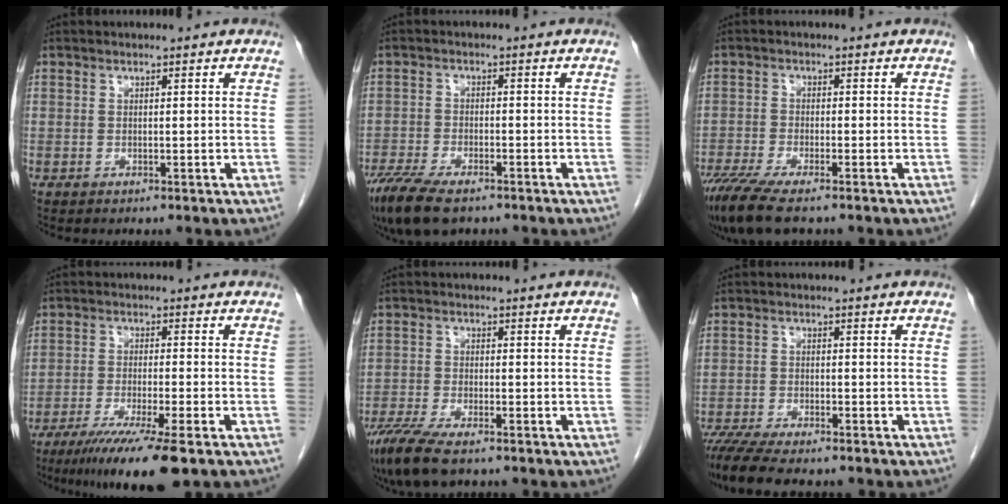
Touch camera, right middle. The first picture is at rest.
{"total": 9.8, "force": [-7.2, 3.2, 5.8], "torque": [-0.105, -0.018, -0.121]}
{"total": 8.5, "force": [-6.5, 1.4, 5.4], "torque": [-0.094, -0.020, -0.111]}
{"total": 10.7, "force": [-7.2, -0.2, 8.0], "torque": [-0.130, -0.029, -0.113]}
{"total": 8.6, "force": [-6.3, 2.0, 5.4], "torque": [-0.101, -0.021, -0.108]}
{"total": 10.6, "force": [-9.0, 1.8, 5.2], "torque": [-0.081, -0.015, -0.142]}